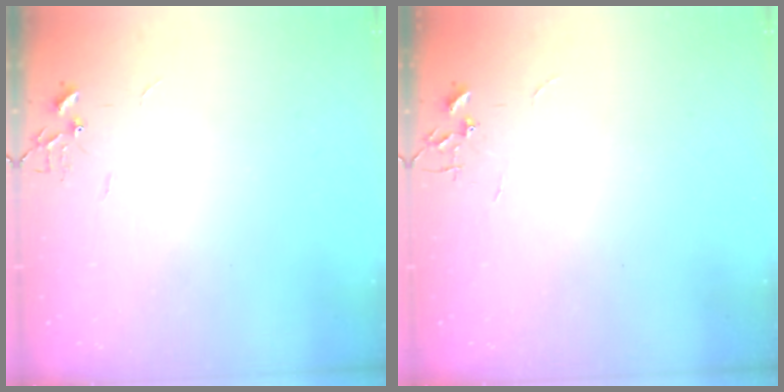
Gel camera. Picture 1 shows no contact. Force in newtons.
{"total": 0.0}